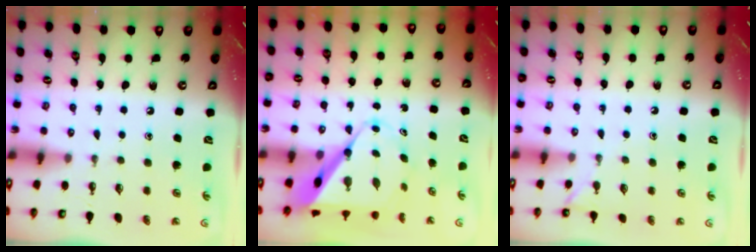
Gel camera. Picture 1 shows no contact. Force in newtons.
{"total": 11.5, "press": 11.5, "slide": 0.7}
{"total": 3.1, "press": 3.1, "slide": 0.4}